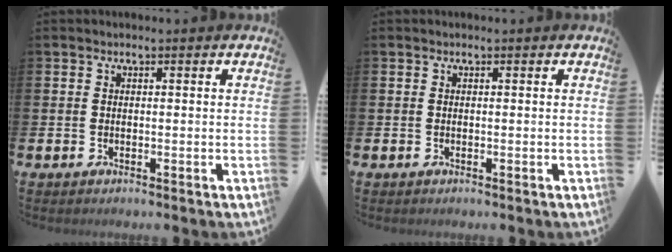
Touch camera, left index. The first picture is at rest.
{"total": 0.0}